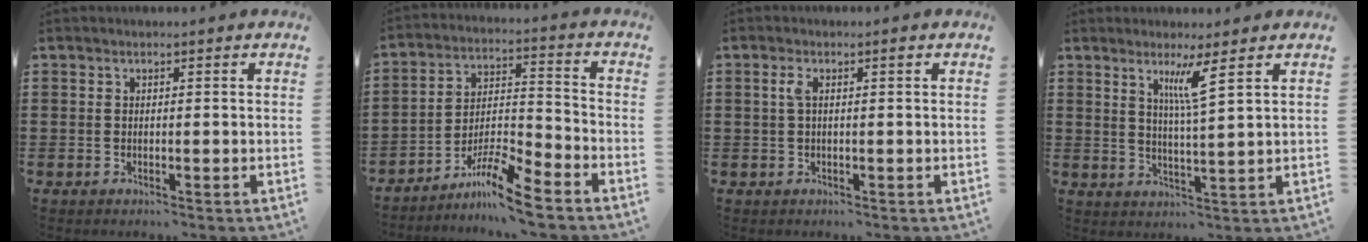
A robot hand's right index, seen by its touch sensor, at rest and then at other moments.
{"total": 8.4, "force": [-7.1, 0.6, 4.4], "torque": [-0.081, 0.009, -0.135]}
{"total": 2.2, "force": [0.5, 0.5, 2.1], "torque": [-0.041, 0.003, 0.005]}
{"total": 4.7, "force": [2.7, -0.7, 3.8], "torque": [-0.074, -0.008, 0.042]}